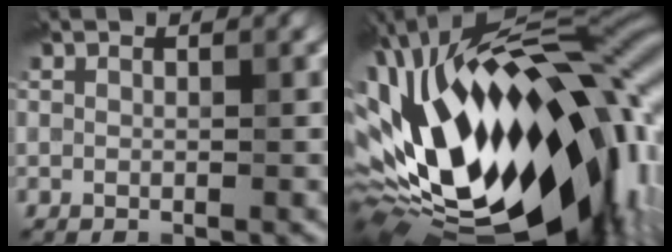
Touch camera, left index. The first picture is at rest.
{"total": 20.8, "force": [-1.3, 11.5, 17.3], "torque": [-0.313, -0.034, -0.027]}